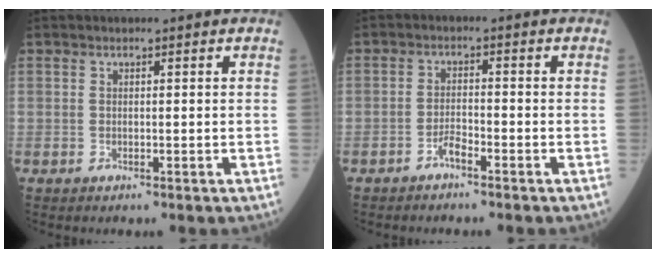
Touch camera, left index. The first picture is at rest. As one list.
[{"total": 2.2, "force": [-1.7, 0.3, 1.3], "torque": [-0.028, 0.000, -0.035]}]